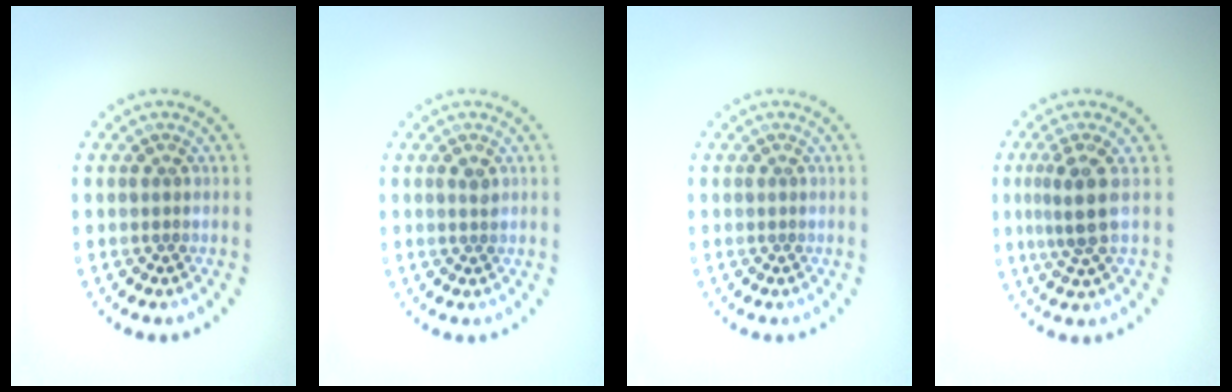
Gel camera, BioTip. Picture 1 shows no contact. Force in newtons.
{"total": 0.9, "press": 0.9, "slide": 0.1}
{"total": 0.0}
{"total": 2.8, "press": 2.1, "slide": 1.8}